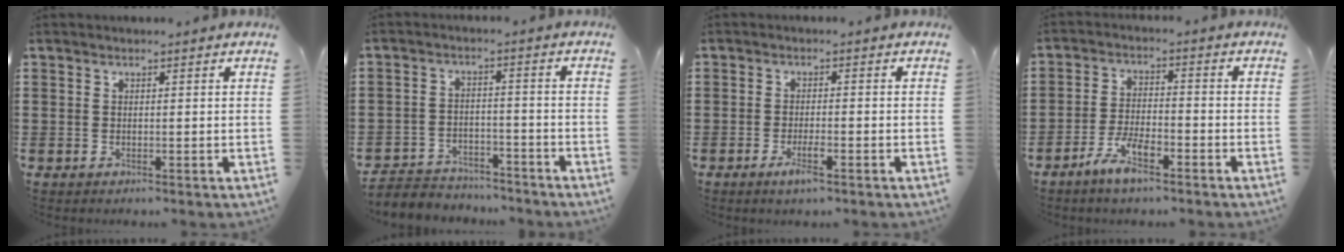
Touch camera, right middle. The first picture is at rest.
{"total": 4.0, "force": [-3.9, 1.1, 0.0], "torque": [-0.015, 0.002, -0.086]}
{"total": 3.2, "force": [-1.7, 0.6, 2.7], "torque": [-0.049, -0.003, -0.031]}
{"total": 5.6, "force": [-3.9, 1.6, 3.7], "torque": [-0.080, 0.005, -0.076]}